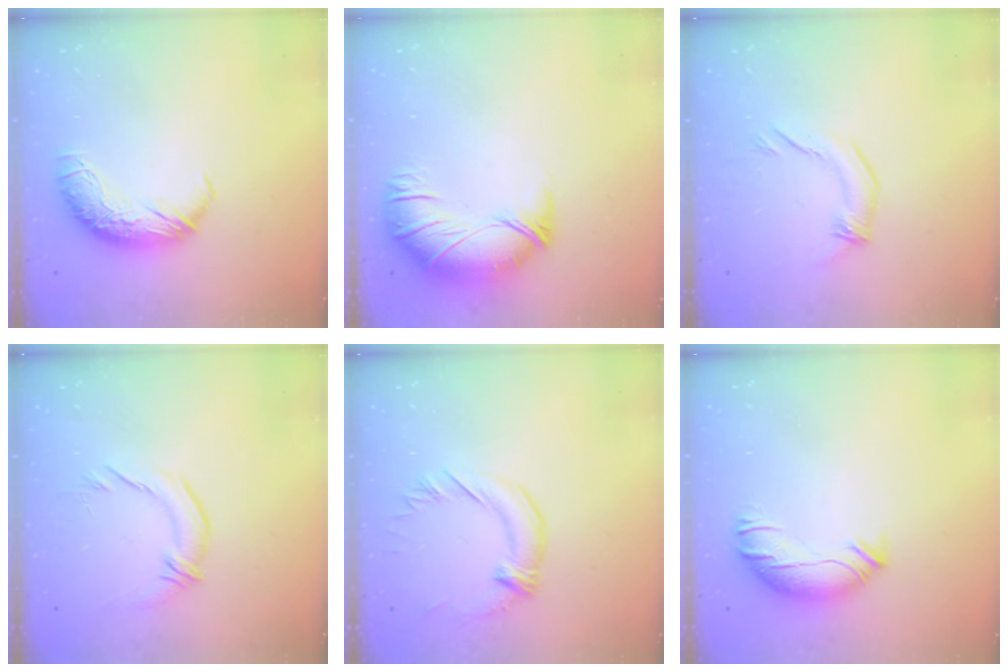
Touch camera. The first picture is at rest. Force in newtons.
{"total": 2.7, "press": 1.1, "slide": 2.5}
{"total": 2.3, "press": 2.3, "slide": 0.6}
{"total": 1.8, "press": 0.7, "slide": 1.7}
{"total": 1.3, "press": 1.1, "slide": 0.7}
{"total": 2.0, "press": 0.6, "slide": 1.9}